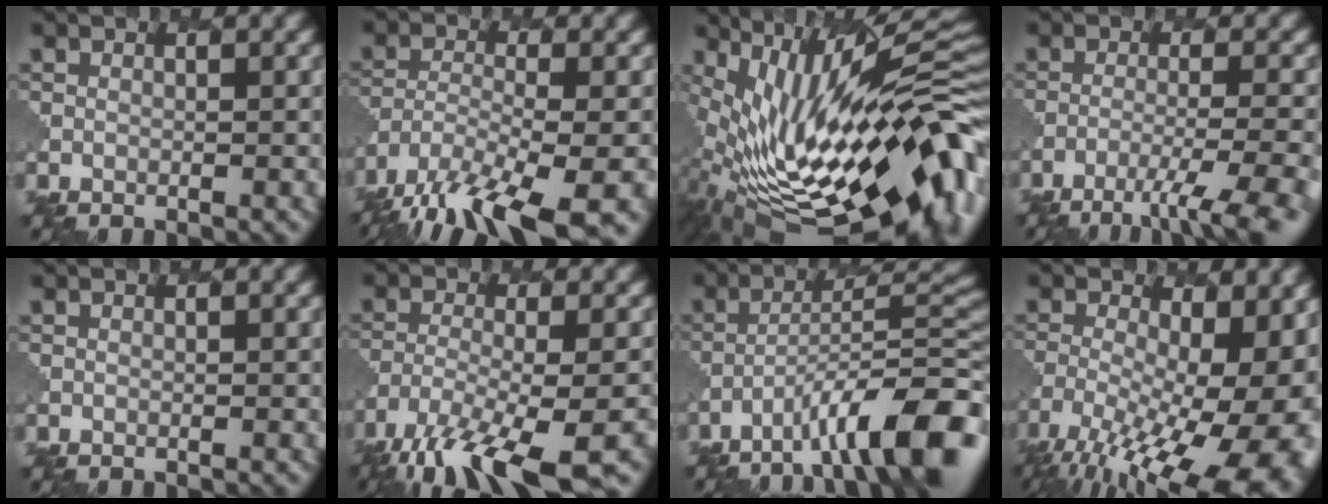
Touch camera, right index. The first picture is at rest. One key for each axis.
{"total": 13.1, "fx": -10.2, "fy": 3.7, "fz": 7.3, "tx": -0.161, "ty": -0.046, "tz": -0.151}
{"total": 18.3, "fx": -0.7, "fy": 6.8, "fz": 16.9, "tx": -0.256, "ty": -0.003, "tz": -0.002}
{"total": 7.0, "fx": -4.9, "fy": 1.0, "fz": 5.0, "tx": -0.077, "ty": 0.002, "tz": -0.071}
{"total": 0.0}
{"total": 11.1, "fx": -8.2, "fy": 2.6, "fz": 7.0, "tx": -0.144, "ty": -0.017, "tz": -0.135}
{"total": 10.0, "fx": -6.0, "fy": 1.8, "fz": 7.8, "tx": -0.116, "ty": 0.022, "tz": -0.094}
{"total": 18.8, "fx": -7.4, "fy": 8.6, "fz": 15.1, "tx": -0.211, "ty": -0.021, "tz": -0.089}